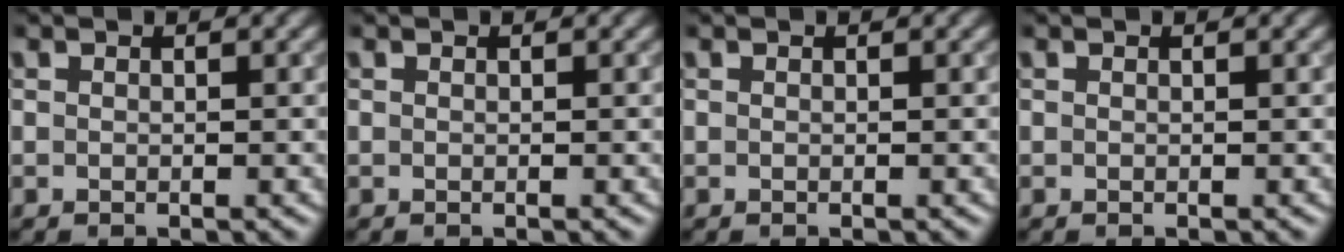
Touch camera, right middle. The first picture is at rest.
{"total": 0.0}
{"total": 0.0}
{"total": 0.0}